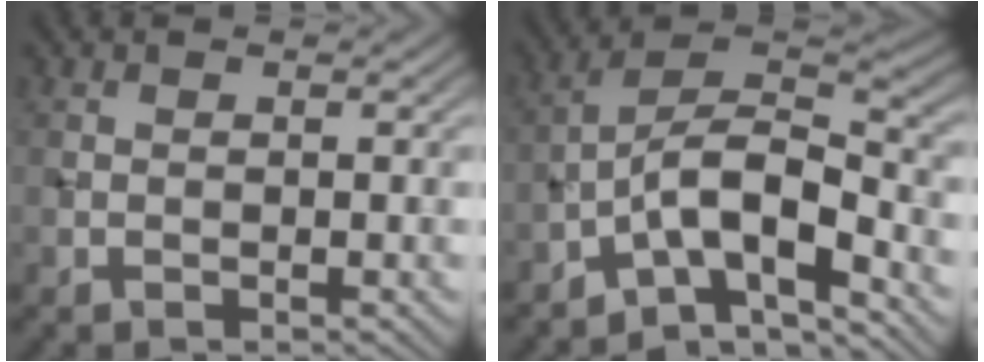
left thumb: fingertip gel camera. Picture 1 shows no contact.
{"total": 9.6, "force": [-6.1, 3.3, 6.6], "torque": [-0.102, 0.010, -0.129]}